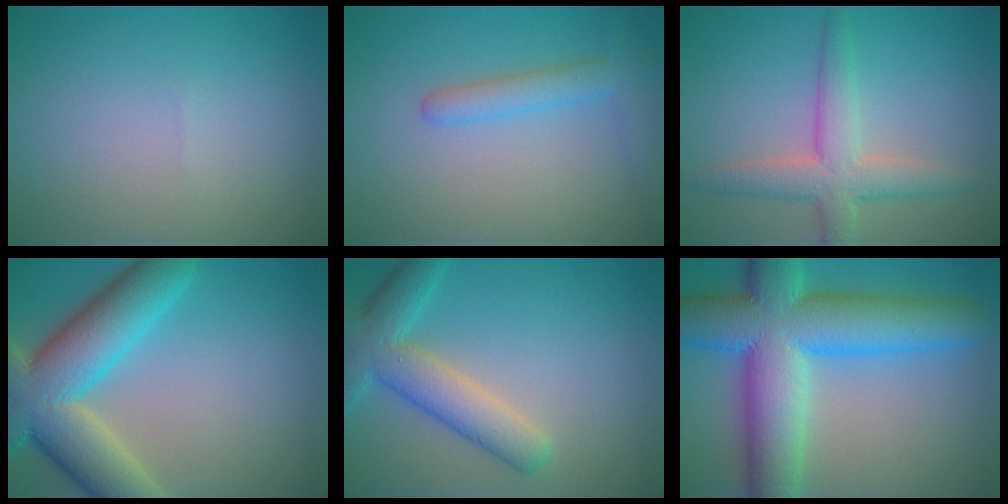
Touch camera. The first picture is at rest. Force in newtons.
{"total": 2.9, "press": 2.9, "slide": 0.2}
{"total": 4.4, "press": 4.4, "slide": 0.1}
{"total": 11.3, "press": 11.3, "slide": 0.6}
{"total": 5.8, "press": 5.8, "slide": 0.3}
{"total": 13.6, "press": 13.6, "slide": 0.3}